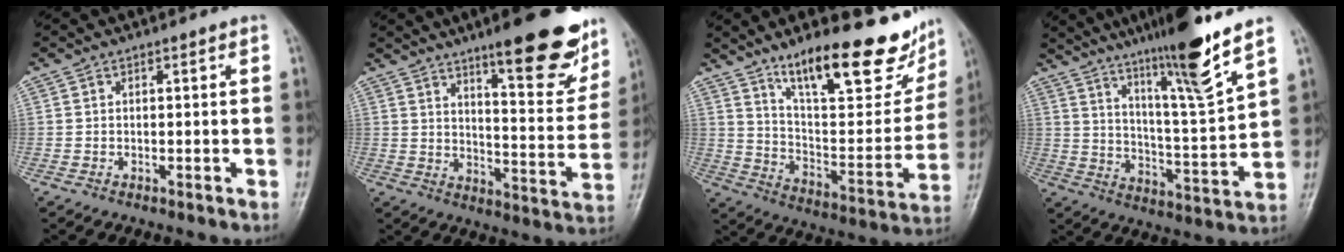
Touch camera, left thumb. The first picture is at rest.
{"total": 18.5, "force": [12.2, 4.5, 13.2], "torque": [-0.131, -0.071, 0.176]}
{"total": 24.9, "force": [16.6, 7.5, 17.0], "torque": [-0.202, -0.073, 0.264]}
{"total": 16.4, "force": [11.8, -0.3, 11.5], "torque": [-0.181, -0.067, 0.197]}